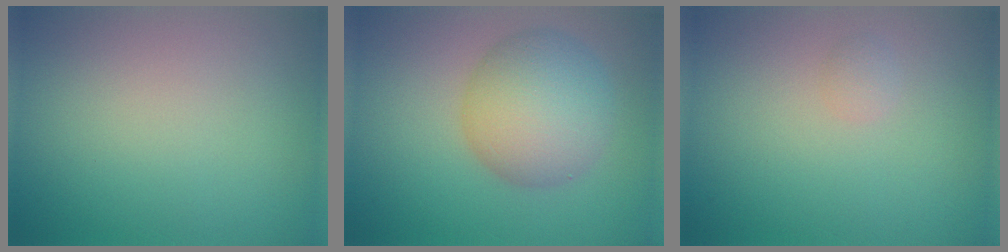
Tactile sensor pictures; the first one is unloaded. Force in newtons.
{"total": 7.1, "press": 7.1, "slide": 0.3}
{"total": 0.8, "press": 0.8, "slide": 0.0}